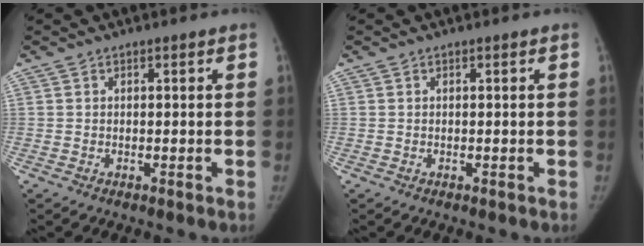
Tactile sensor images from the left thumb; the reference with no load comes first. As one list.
[{"total": 0.0}]